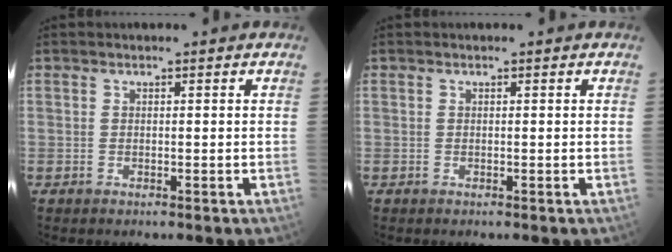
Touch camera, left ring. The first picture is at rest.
{"total": 0.0}